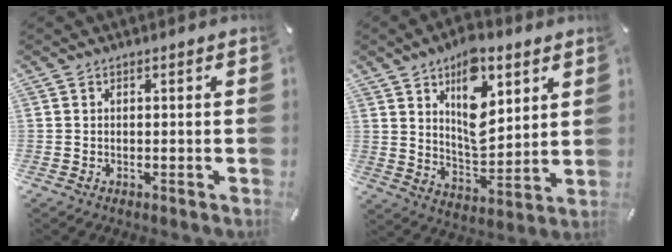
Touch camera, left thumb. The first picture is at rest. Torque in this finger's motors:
{"motor_torque": [2.40, 1.84, 1.54, -1.23, 0.52]}